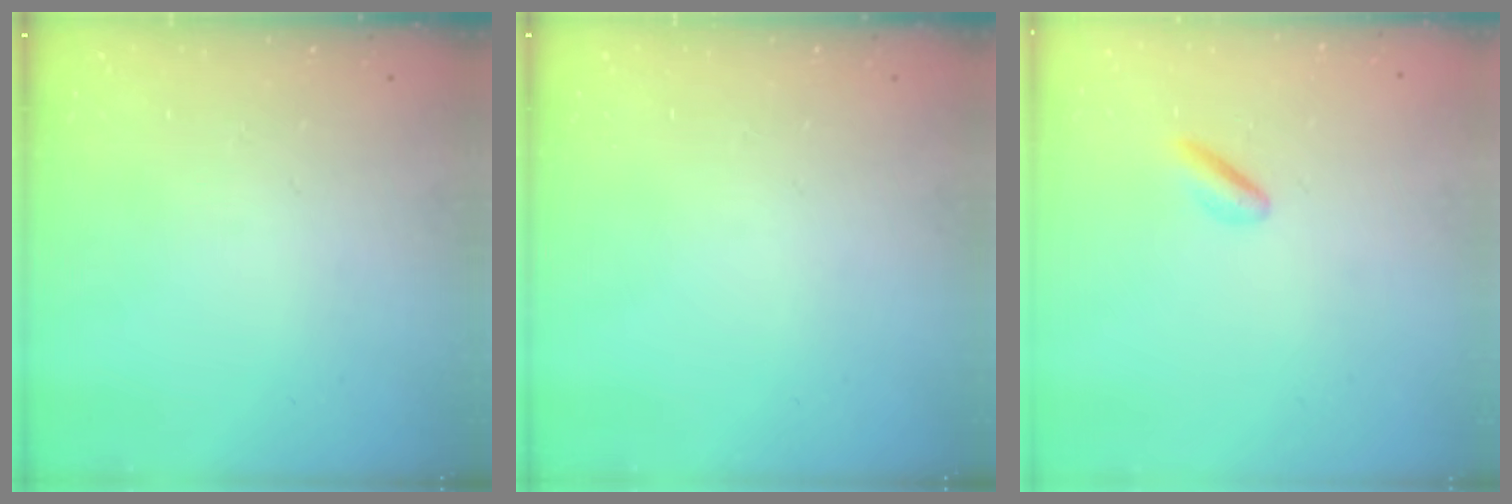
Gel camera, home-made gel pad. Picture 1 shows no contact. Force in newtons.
{"total": 0.0}
{"total": 1.2, "press": 1.1, "slide": 0.6}